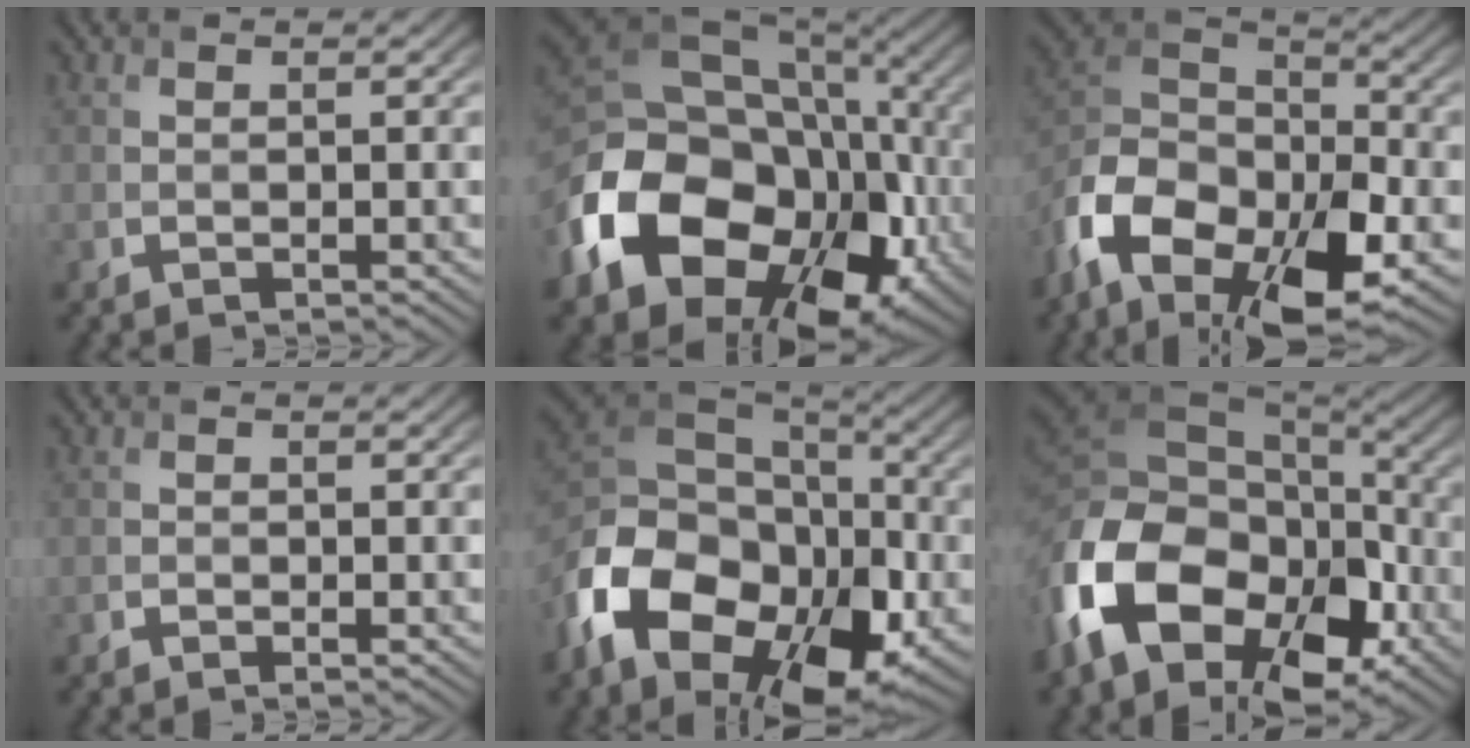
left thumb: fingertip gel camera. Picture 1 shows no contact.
{"total": 20.4, "force": [-5.9, 14.7, 12.9], "torque": [-0.285, -0.051, -0.078]}
{"total": 17.2, "force": [-8.4, 9.8, 11.3], "torque": [-0.257, -0.028, -0.161]}
{"total": 0.8, "force": [-0.5, 0.4, 0.4], "torque": [-0.006, -0.002, -0.007]}
{"total": 20.1, "force": [-7.6, 13.2, 13.1], "torque": [-0.292, -0.050, -0.128]}
{"total": 19.5, "force": [-6.7, 12.9, 12.9], "torque": [-0.290, -0.044, -0.104]}